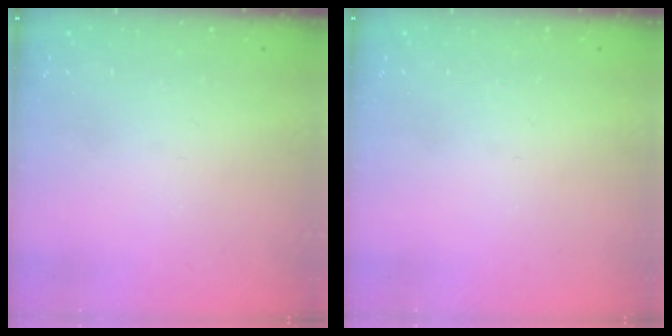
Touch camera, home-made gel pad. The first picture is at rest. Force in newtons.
{"total": 0.0}